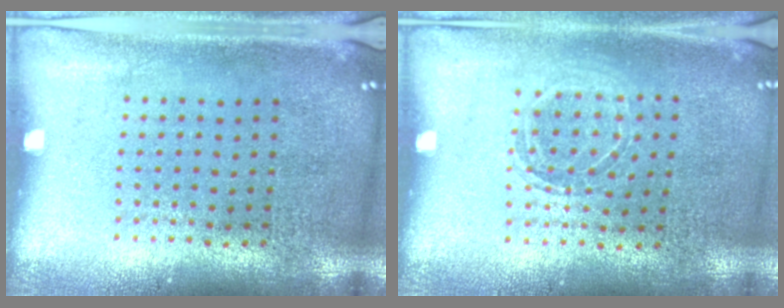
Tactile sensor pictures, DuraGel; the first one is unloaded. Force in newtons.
{"total": 1.1, "press": 1.0, "slide": 0.3}